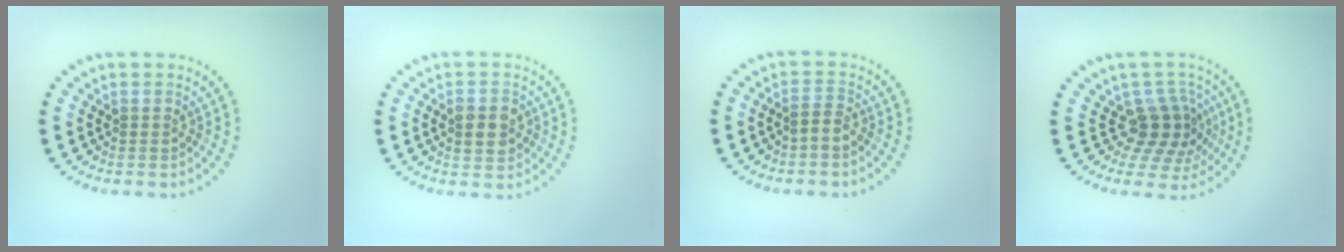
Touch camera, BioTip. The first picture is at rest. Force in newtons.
{"total": 2.9, "press": 2.9, "slide": 0.2}
{"total": 1.1, "press": 0.8, "slide": 0.7}
{"total": 3.9, "press": 2.9, "slide": 2.7}